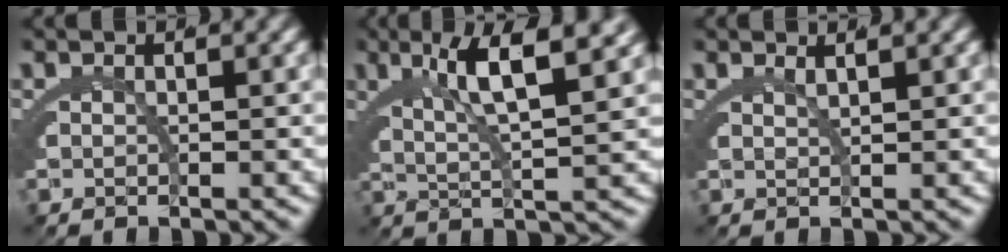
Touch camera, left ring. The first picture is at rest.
{"total": 5.7, "force": [2.8, 0.4, 4.9], "torque": [-0.080, 0.003, 0.050]}
{"total": 1.8, "force": [1.2, -1.2, 0.3], "torque": [0.001, -0.002, 0.027]}